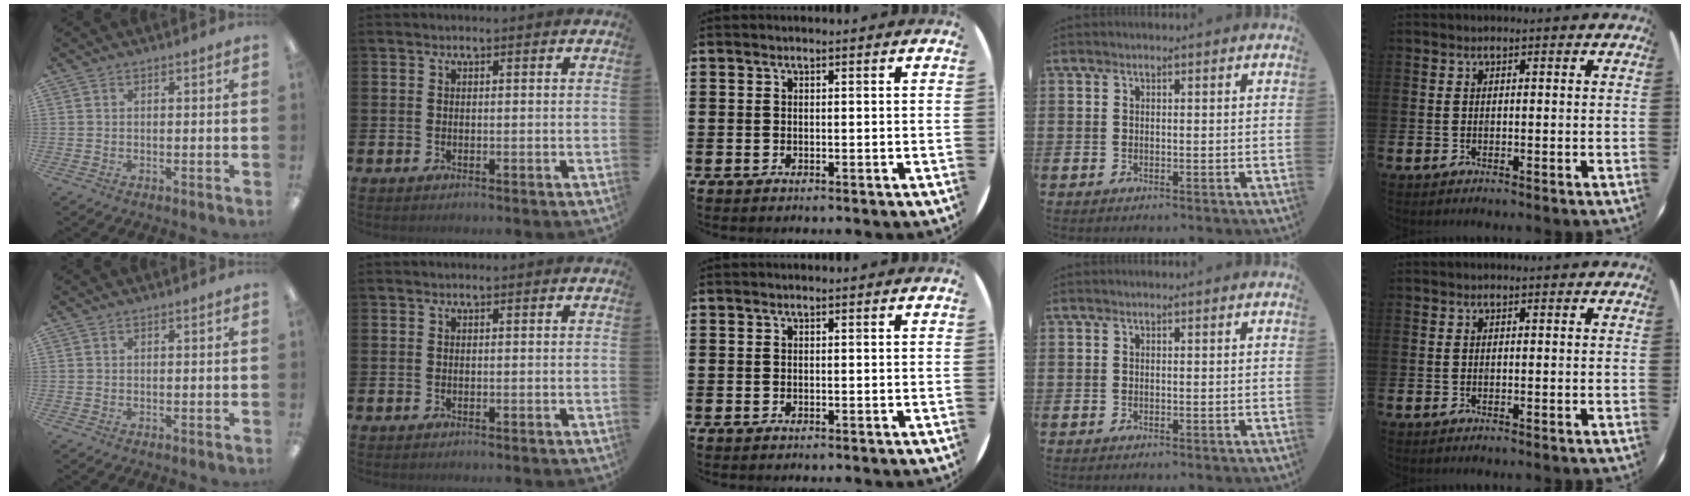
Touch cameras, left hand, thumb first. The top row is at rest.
{}